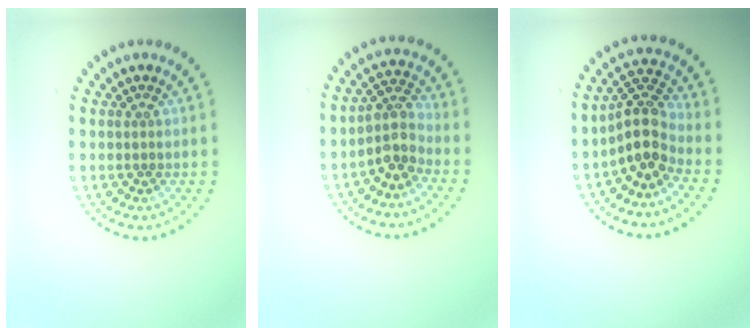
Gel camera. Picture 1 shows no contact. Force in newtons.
{"total": 3.3, "press": 2.6, "slide": 2.1}
{"total": 3.8, "press": 2.8, "slide": 2.5}